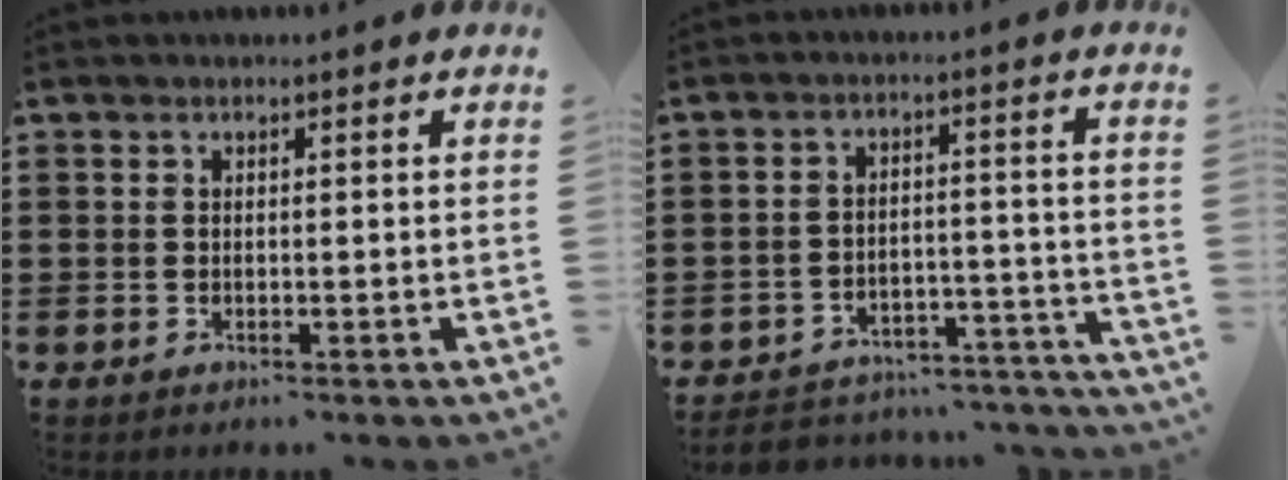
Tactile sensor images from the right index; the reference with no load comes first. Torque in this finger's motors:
{"motor_torque": [-2.14, 0.00, -1.05, -0.21]}